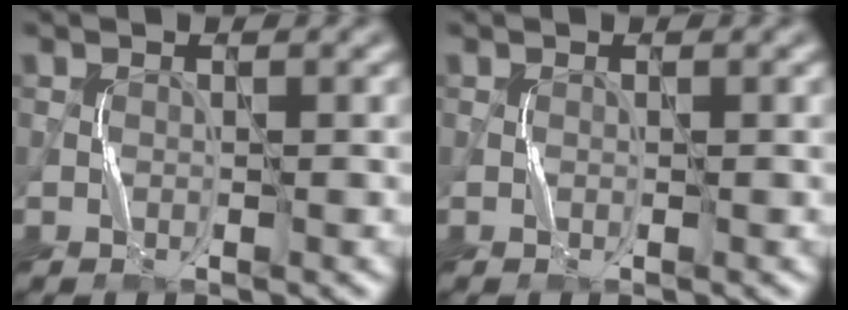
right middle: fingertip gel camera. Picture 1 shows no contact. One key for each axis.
{"total": 0.0}